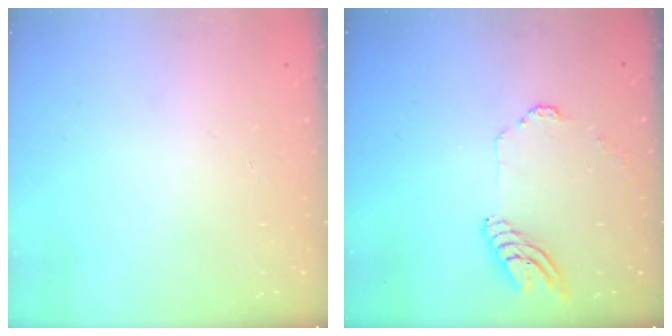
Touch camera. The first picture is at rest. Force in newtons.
{"total": 10.5, "press": 10.4, "slide": 1.1}